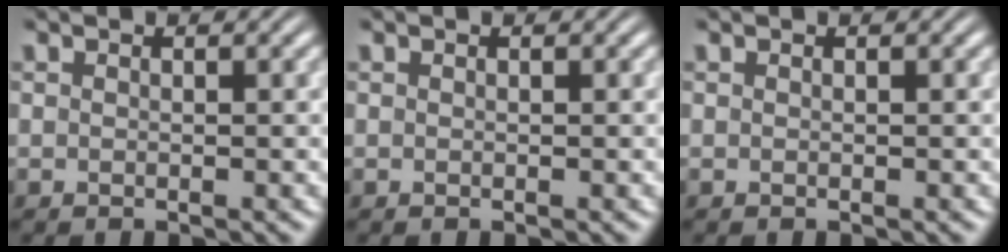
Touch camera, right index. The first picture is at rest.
{"total": 0.0}
{"total": 0.0}